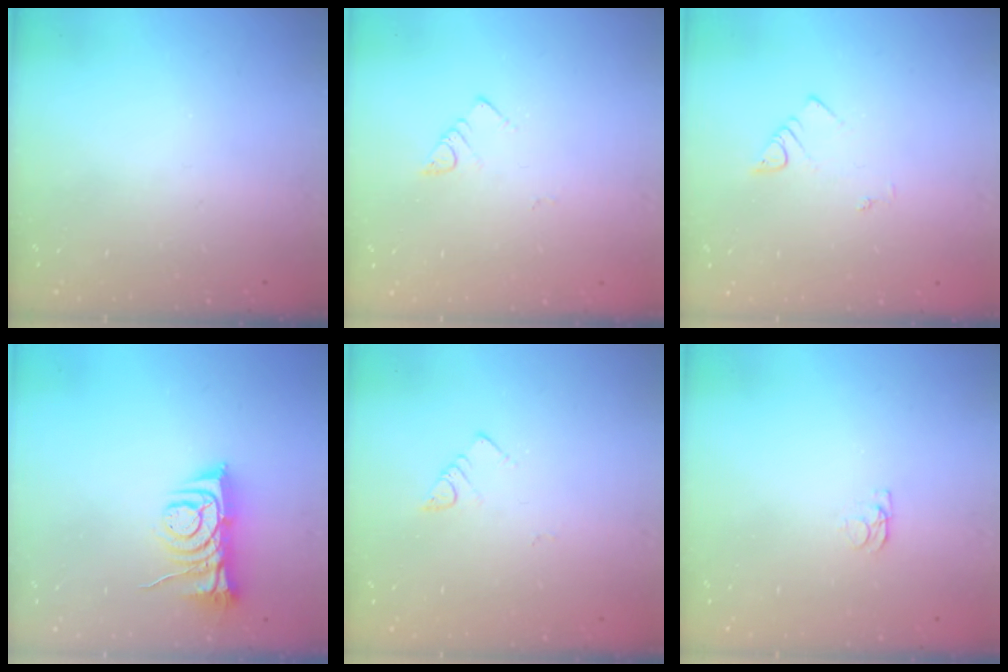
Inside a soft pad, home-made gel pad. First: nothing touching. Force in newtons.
{"total": 2.7, "press": 2.6, "slide": 0.5}
{"total": 2.1, "press": 2.1, "slide": 0.4}
{"total": 8.0, "press": 8.0, "slide": 0.9}
{"total": 2.7, "press": 2.6, "slide": 0.5}
{"total": 1.2, "press": 1.1, "slide": 0.3}